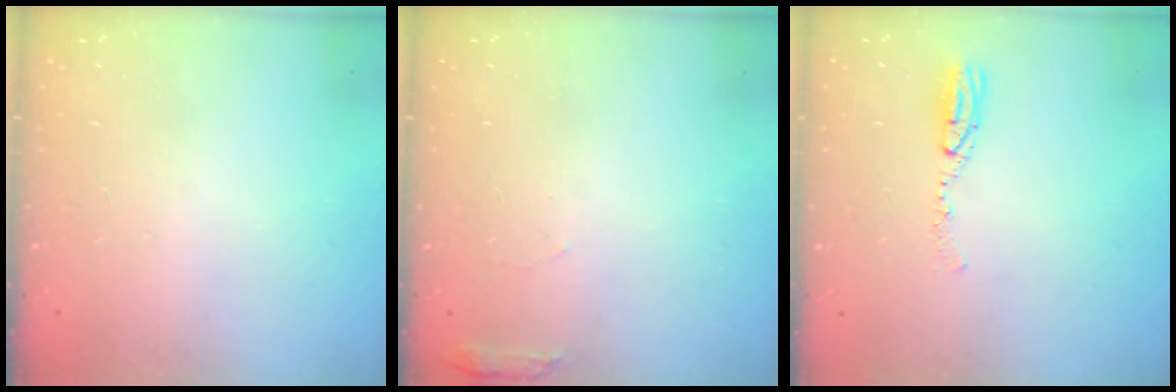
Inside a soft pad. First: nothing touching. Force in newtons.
{"total": 5.2, "press": 5.0, "slide": 1.3}
{"total": 6.3, "press": 6.0, "slide": 1.7}